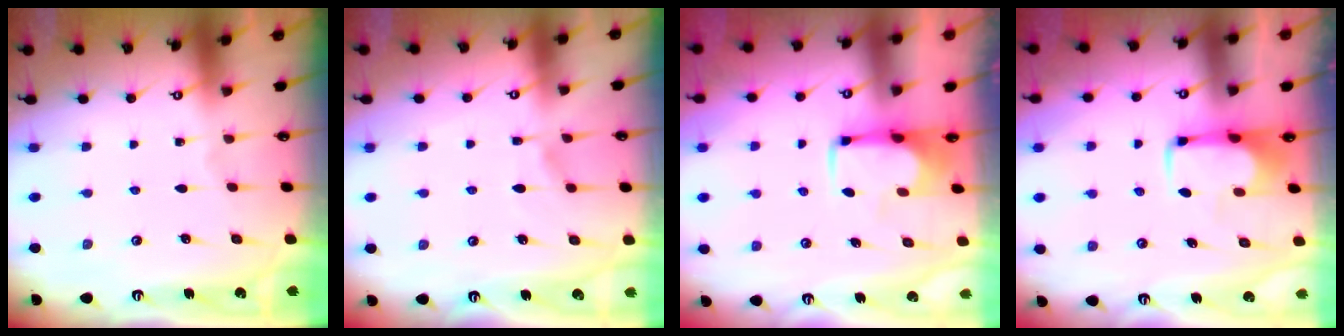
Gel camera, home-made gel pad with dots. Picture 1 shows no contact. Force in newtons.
{"total": 4.8, "press": 4.7, "slide": 0.5}
{"total": 1.2, "press": 1.1, "slide": 0.5}
{"total": 1.9, "press": 1.8, "slide": 0.4}